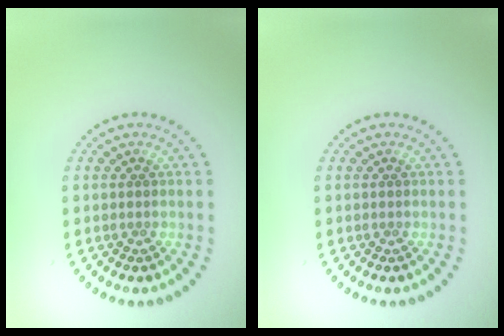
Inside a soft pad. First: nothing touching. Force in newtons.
{"total": 0.0}